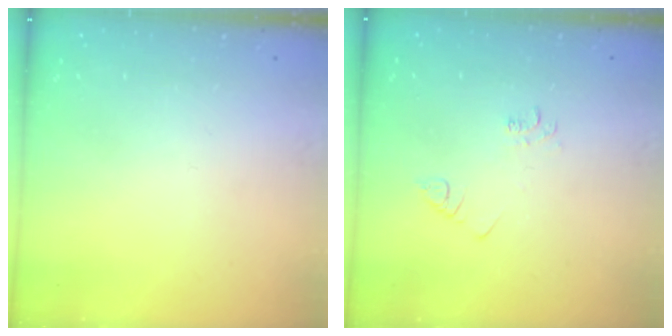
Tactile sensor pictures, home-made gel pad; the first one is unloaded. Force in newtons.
{"total": 3.3, "press": 3.3, "slide": 0.4}